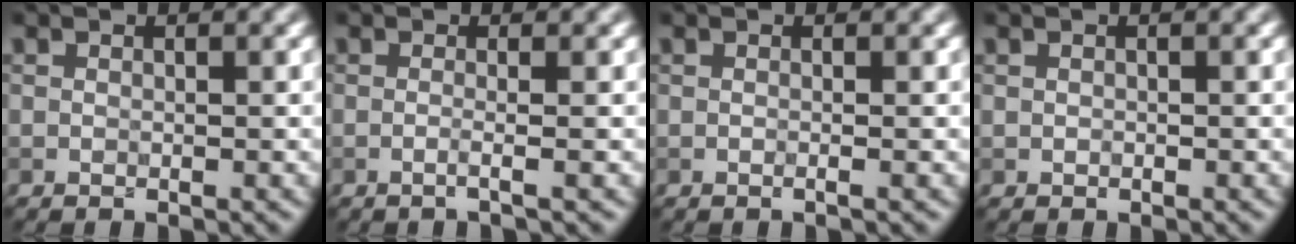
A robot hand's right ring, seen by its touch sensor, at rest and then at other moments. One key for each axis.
{"total": 1.7, "fx": -0.1, "fy": 0.6, "fz": 1.5, "tx": -0.012, "ty": -0.010, "tz": -0.025}
{"total": 0.6, "fx": 0.0, "fy": 0.1, "fz": 0.5, "tx": -0.009, "ty": -0.010, "tz": -0.007}
{"total": 0.0}